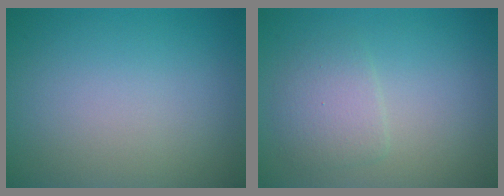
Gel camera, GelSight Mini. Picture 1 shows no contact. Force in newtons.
{"total": 2.4, "press": 2.4, "slide": 0.1}